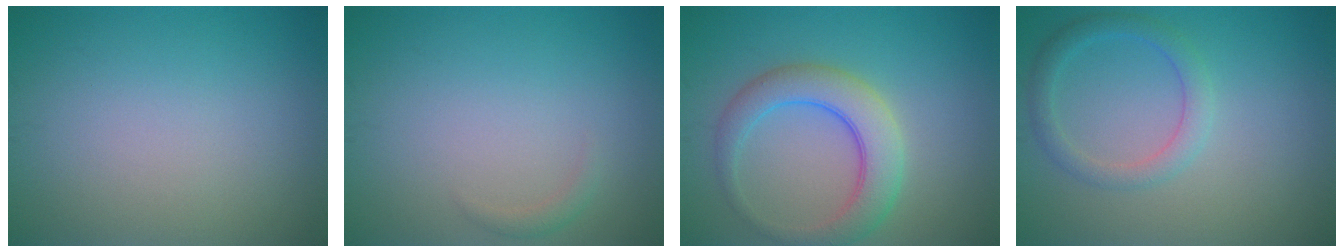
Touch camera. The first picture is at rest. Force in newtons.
{"total": 0.8, "press": 0.8, "slide": 0.1}
{"total": 5.0, "press": 5.0, "slide": 0.1}
{"total": 2.4, "press": 2.4, "slide": 0.1}